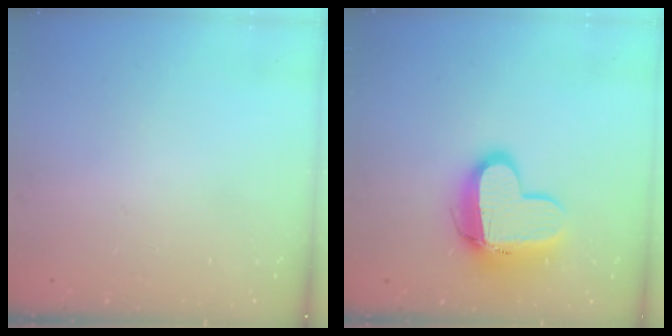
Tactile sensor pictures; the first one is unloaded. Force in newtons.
{"total": 14.1, "press": 14.1, "slide": 1.1}